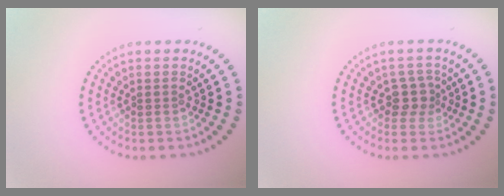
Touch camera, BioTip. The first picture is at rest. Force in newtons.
{"total": 1.9, "press": 1.5, "slide": 1.1}